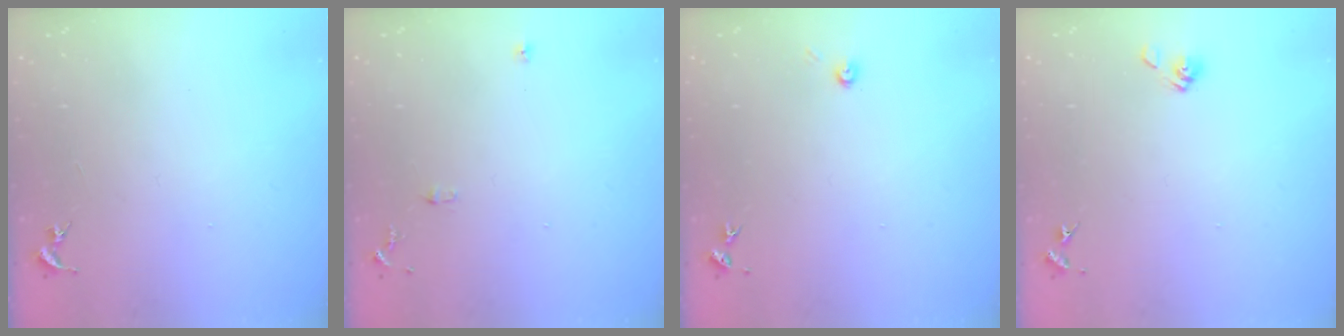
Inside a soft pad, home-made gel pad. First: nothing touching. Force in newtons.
{"total": 6.1, "press": 6.1, "slide": 0.7}
{"total": 3.5, "press": 3.5, "slide": 0.2}
{"total": 5.4, "press": 5.0, "slide": 2.2}